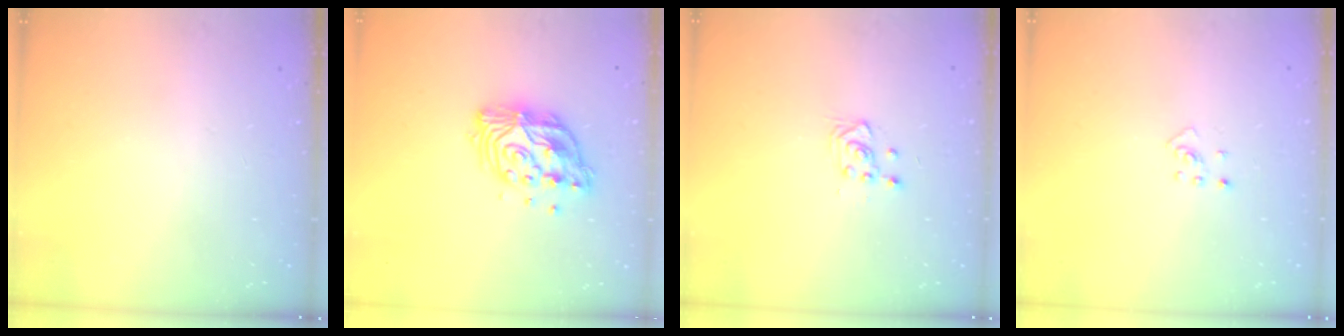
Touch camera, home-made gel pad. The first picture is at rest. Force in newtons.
{"total": 12.7, "press": 12.6, "slide": 1.0}
{"total": 2.8, "press": 2.7, "slide": 0.7}
{"total": 2.7, "press": 2.6, "slide": 0.6}